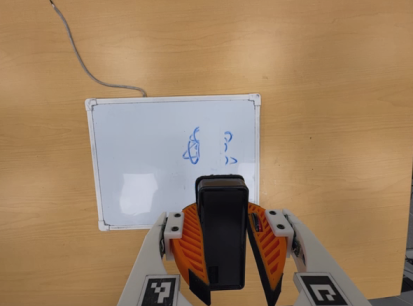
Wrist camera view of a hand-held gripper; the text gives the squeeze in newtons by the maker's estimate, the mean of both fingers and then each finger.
{"total": 11.6, "left": 10.8, "right": 12.4}